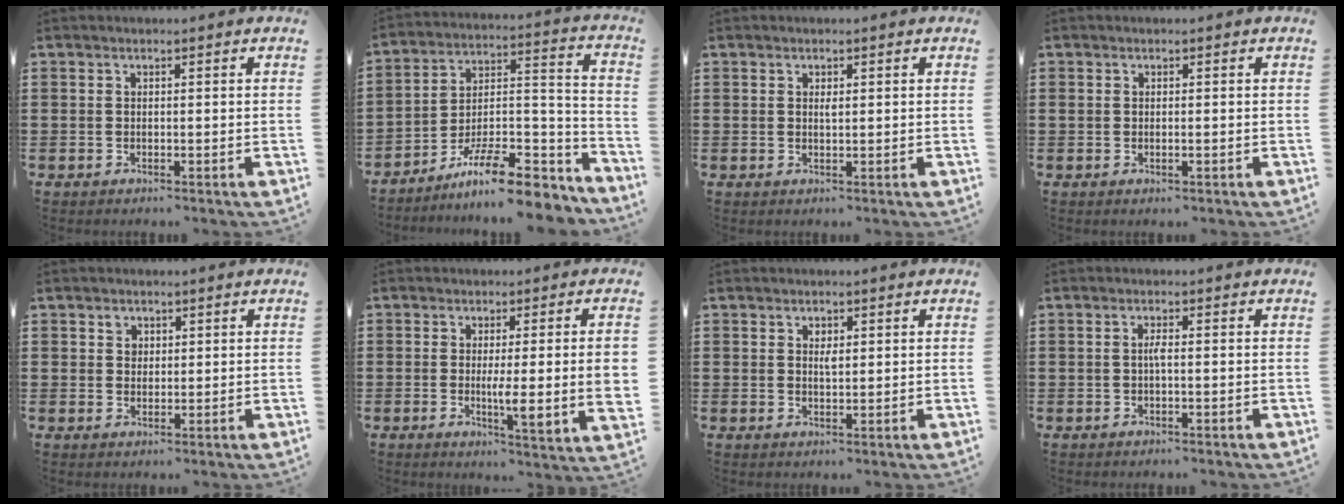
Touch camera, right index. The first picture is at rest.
{"total": 12.6, "force": [-10.2, 2.7, 7.0], "torque": [-0.109, 0.032, -0.187]}
{"total": 0.9, "force": [0.3, 0.4, 0.8], "torque": [-0.017, 0.001, 0.006]}
{"total": 0.6, "force": [-0.1, 0.3, 0.5], "torque": [-0.011, -0.002, -0.001]}
{"total": 1.7, "force": [0.9, 1.4, 0.4], "torque": [-0.014, 0.006, 0.018]}
{"total": 6.7, "force": [-0.2, 0.6, 6.6], "torque": [-0.116, -0.014, -0.007]}
{"total": 1.5, "force": [0.6, 0.8, 1.2], "torque": [-0.017, 0.001, 0.009]}
{"total": 1.5, "force": [-0.3, 0.2, 1.4], "torque": [-0.030, -0.001, -0.006]}